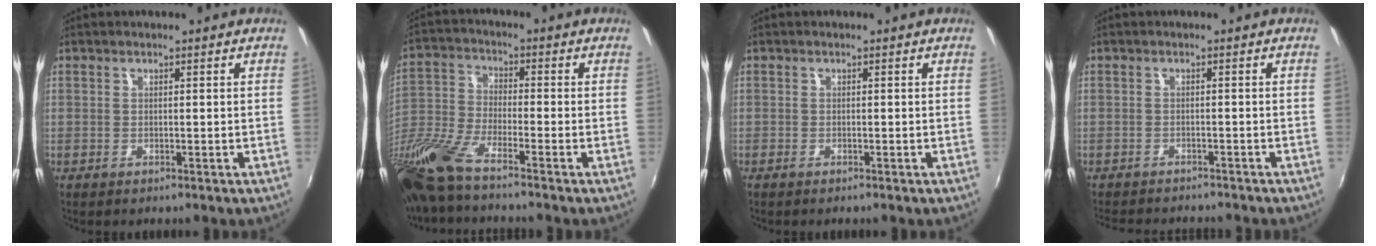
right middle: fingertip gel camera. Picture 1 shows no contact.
{"total": 15.1, "force": [-11.4, 2.6, 9.6], "torque": [-0.218, -0.036, -0.231]}
{"total": 0.8, "force": [-0.7, 0.2, 0.4], "torque": [-0.008, -0.003, -0.015]}
{"total": 7.5, "force": [-6.9, 1.4, 2.5], "torque": [-0.064, -0.014, -0.101]}